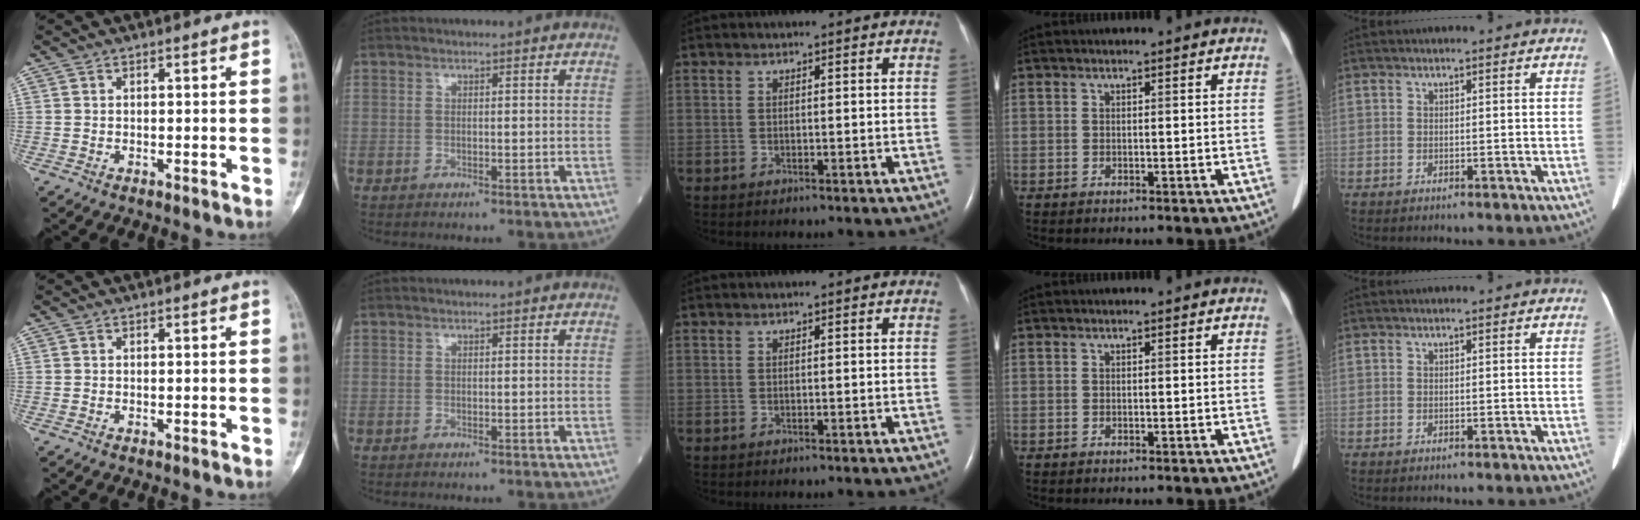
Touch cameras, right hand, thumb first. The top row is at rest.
{}